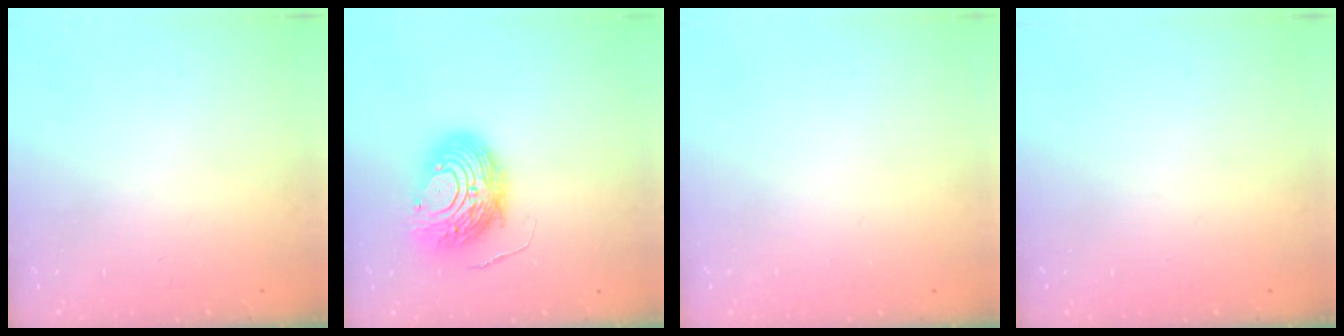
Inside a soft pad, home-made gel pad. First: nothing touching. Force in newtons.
{"total": 12.2, "press": 12.2, "slide": 1.2}
{"total": 0.0}
{"total": 0.0}